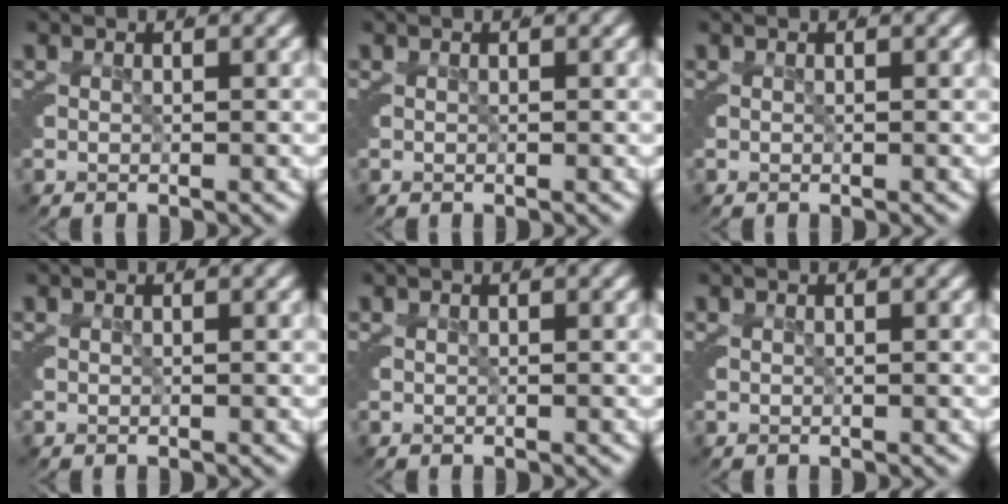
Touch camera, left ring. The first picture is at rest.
{"total": 0.0}
{"total": 0.0}
{"total": 0.0}
{"total": 0.0}
{"total": 0.0}